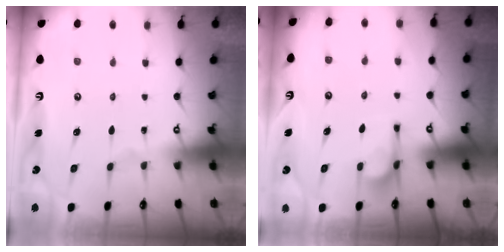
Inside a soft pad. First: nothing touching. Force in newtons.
{"total": 3.9, "press": 3.9, "slide": 0.6}